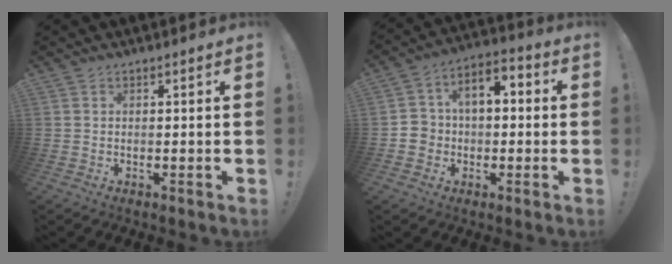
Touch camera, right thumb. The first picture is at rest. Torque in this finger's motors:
{"motor_torque": [0.22, 0.24, 0.00, 0.00, 0.00]}